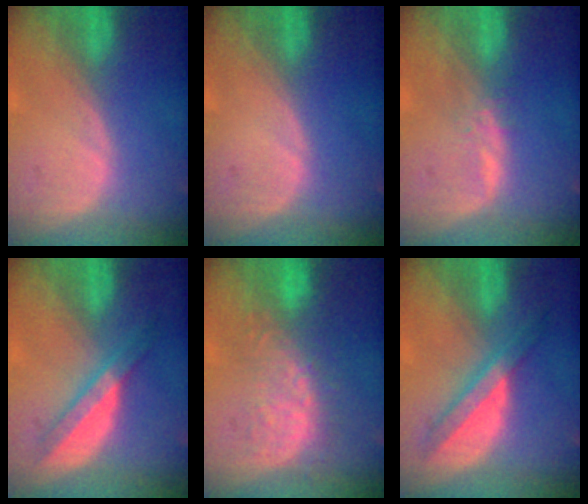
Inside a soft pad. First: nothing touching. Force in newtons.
{"total": 0.0}
{"total": 2.2, "press": 2.1, "slide": 0.2}
{"total": 6.1, "press": 5.4, "slide": 2.9}
{"total": 8.7, "press": 8.3, "slide": 2.5}
{"total": 5.7, "press": 5.5, "slide": 1.3}